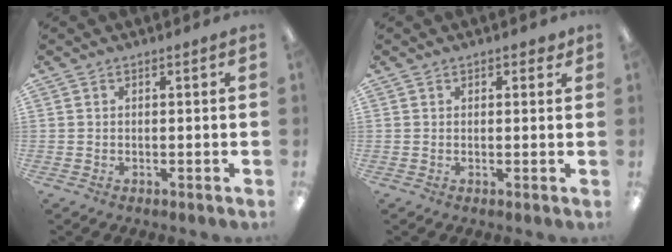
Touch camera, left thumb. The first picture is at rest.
{"total": 1.7, "force": [1.1, 0.9, 0.8], "torque": [-0.010, 0.001, 0.018]}